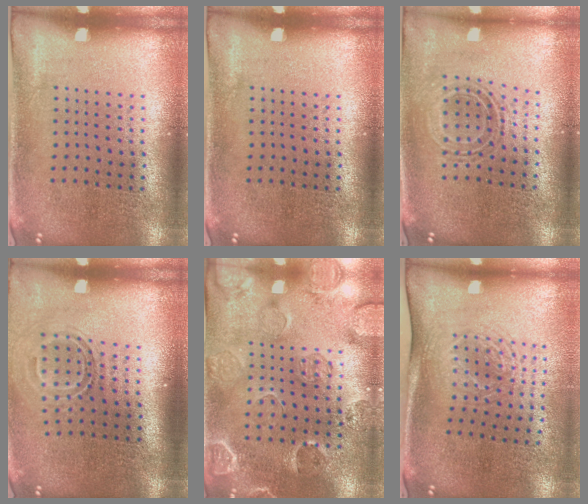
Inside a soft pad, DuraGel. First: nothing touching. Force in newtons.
{"total": 0.0}
{"total": 0.9, "press": 0.8, "slide": 0.3}
{"total": 1.7, "press": 1.1, "slide": 1.3}
{"total": 2.6, "press": 2.1, "slide": 1.5}
{"total": 1.7, "press": 1.3, "slide": 1.1}